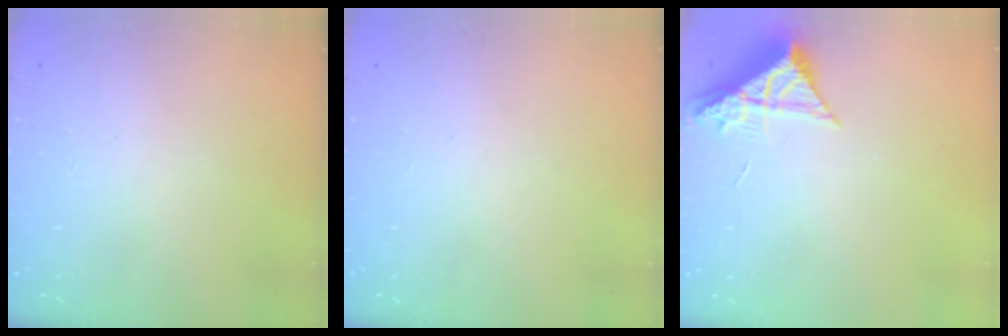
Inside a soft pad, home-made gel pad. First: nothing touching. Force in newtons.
{"total": 0.0}
{"total": 8.4, "press": 8.4, "slide": 0.8}